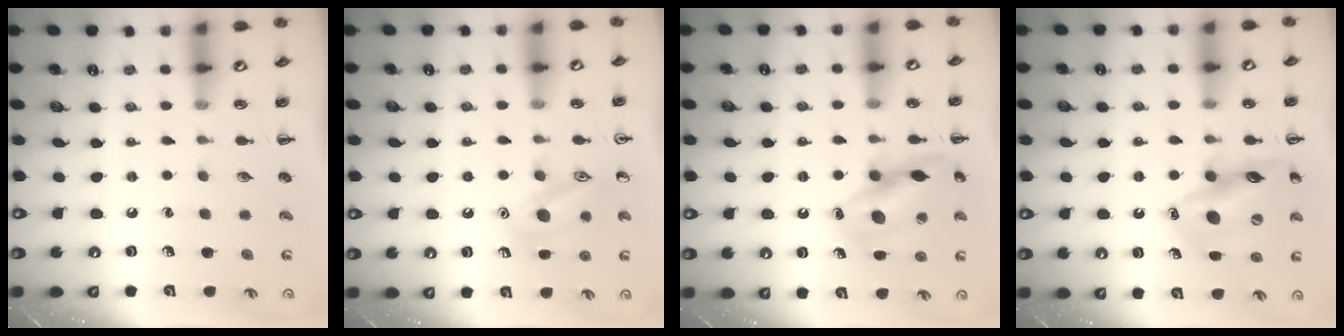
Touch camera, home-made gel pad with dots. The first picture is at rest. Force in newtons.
{"total": 12.6, "press": 12.6, "slide": 0.9}
{"total": 14.4, "press": 14.4, "slide": 0.7}
{"total": 15.5, "press": 15.3, "slide": 2.5}